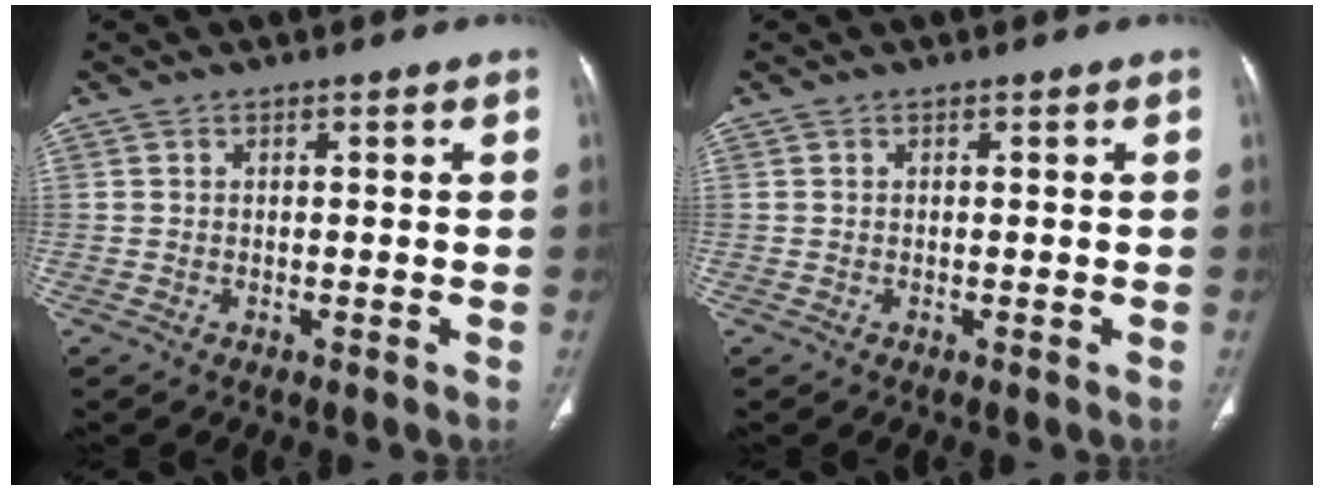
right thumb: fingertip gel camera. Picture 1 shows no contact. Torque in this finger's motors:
{"motor_torque": [-0.25, 0.25, -0.03, 0.03, 0.00]}